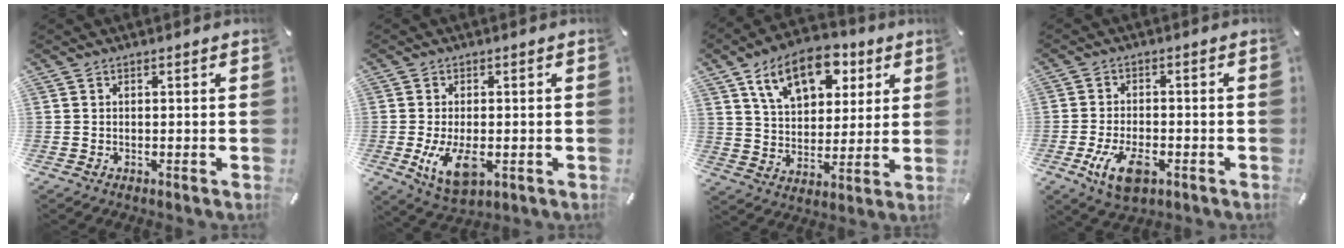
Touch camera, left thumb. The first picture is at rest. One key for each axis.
{"total": 8.4, "fx": -1.6, "fy": 4.8, "fz": 6.8, "tx": -0.133, "ty": -0.011, "tz": -0.028}
{"total": 15.0, "fx": 8.4, "fy": 9.1, "fz": 8.4, "tx": -0.137, "ty": -0.027, "tz": 0.150}
{"total": 8.5, "fx": -3.4, "fy": 4.6, "fz": 6.4, "tx": -0.134, "ty": 0.001, "tz": -0.064}